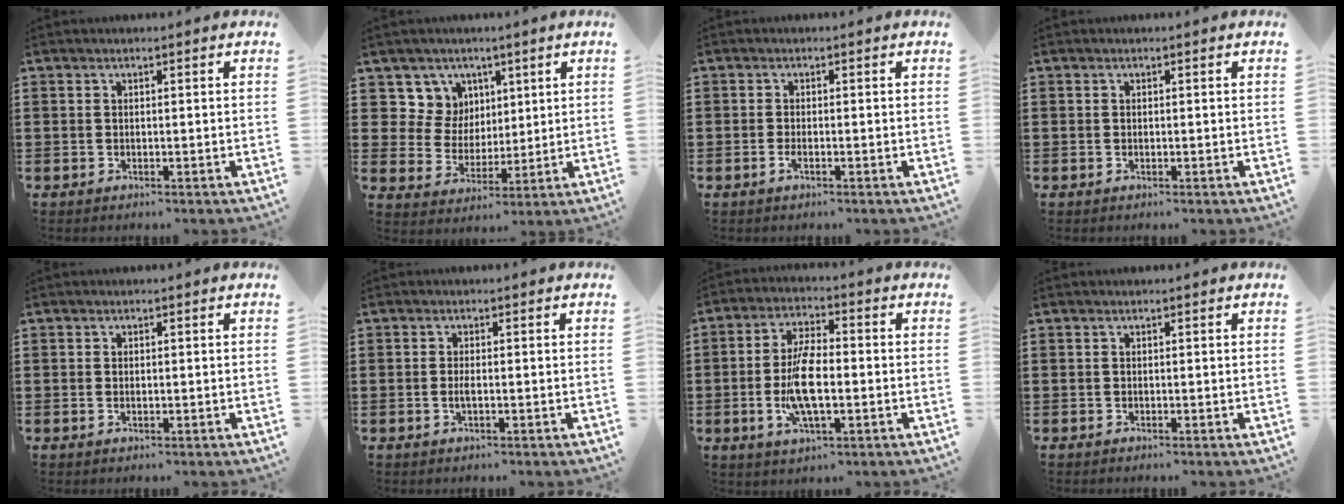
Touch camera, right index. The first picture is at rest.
{"total": 7.3, "force": [3.4, 6.4, 0.7], "torque": [-0.049, -0.009, 0.064]}
{"total": 1.3, "force": [-0.5, 0.3, 1.1], "torque": [-0.028, -0.007, -0.010]}
{"total": 0.0}
{"total": 0.5, "force": [0.0, 0.3, 0.4], "torque": [-0.010, 0.001, 0.001]}
{"total": 1.3, "force": [-0.3, 0.3, 1.2], "torque": [-0.031, -0.003, -0.007]}
{"total": 9.4, "force": [-1.4, 3.4, 8.7], "torque": [-0.187, -0.011, -0.029]}
{"total": 0.0}